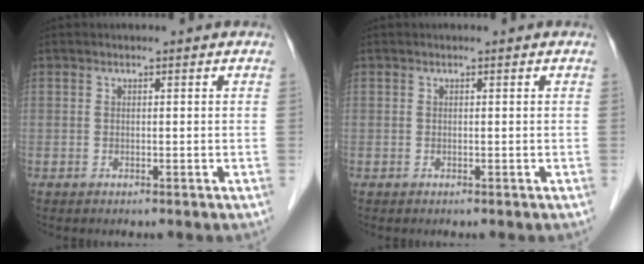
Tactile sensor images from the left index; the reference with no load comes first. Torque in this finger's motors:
{"motor_torque": [0.05, -0.05, 0.00, 0.01]}